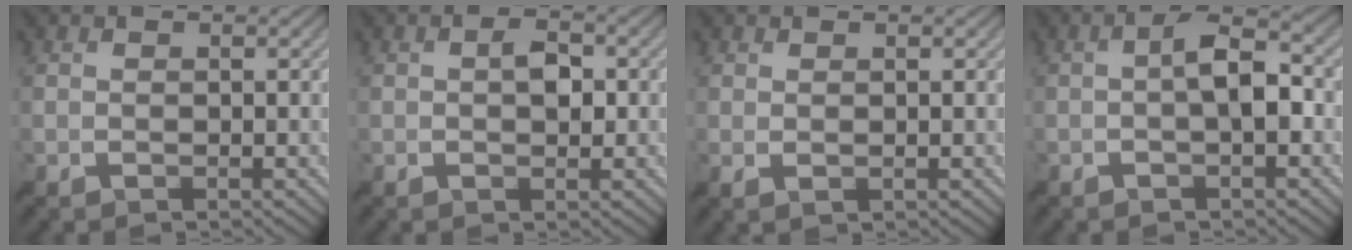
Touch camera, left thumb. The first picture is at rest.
{"total": 2.8, "force": [0.1, 1.3, 2.5], "torque": [-0.043, 0.005, -0.002]}
{"total": 1.0, "force": [0.3, 0.1, 0.9], "torque": [-0.020, 0.003, 0.006]}
{"total": 4.9, "force": [-0.8, 1.2, 4.7], "torque": [-0.083, 0.018, -0.026]}